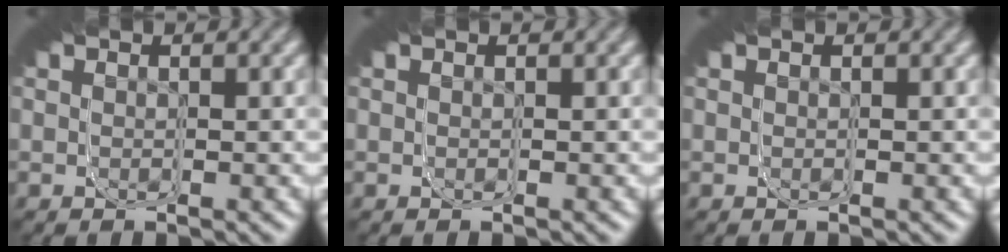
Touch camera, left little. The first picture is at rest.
{"total": 0.0}
{"total": 0.0}